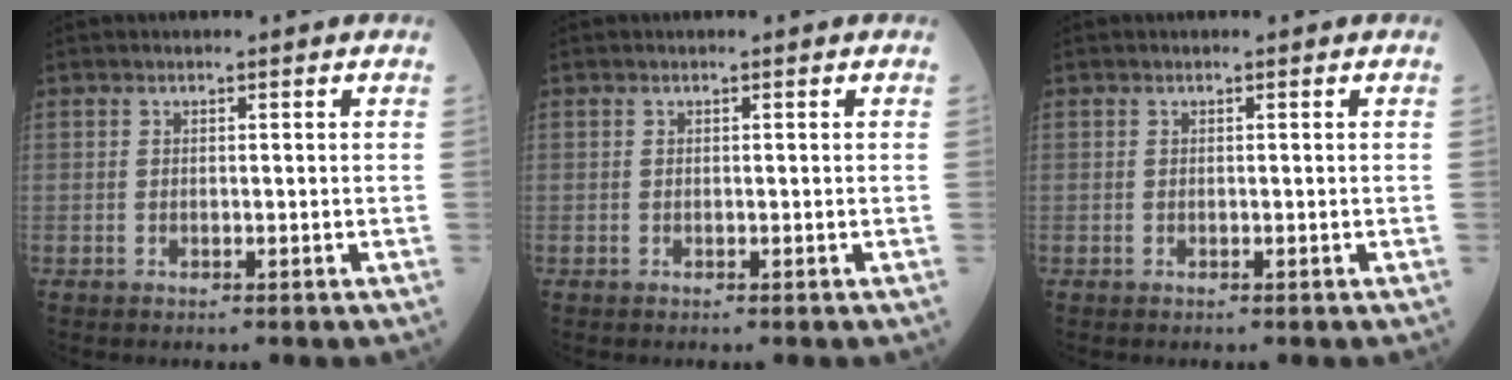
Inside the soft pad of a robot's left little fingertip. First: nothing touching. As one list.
[{"total": 0.0}, {"total": 0.0}]